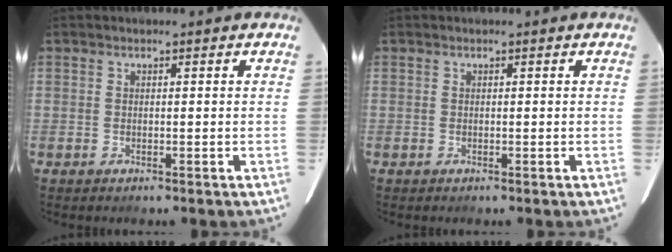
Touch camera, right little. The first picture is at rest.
{"total": 0.0}